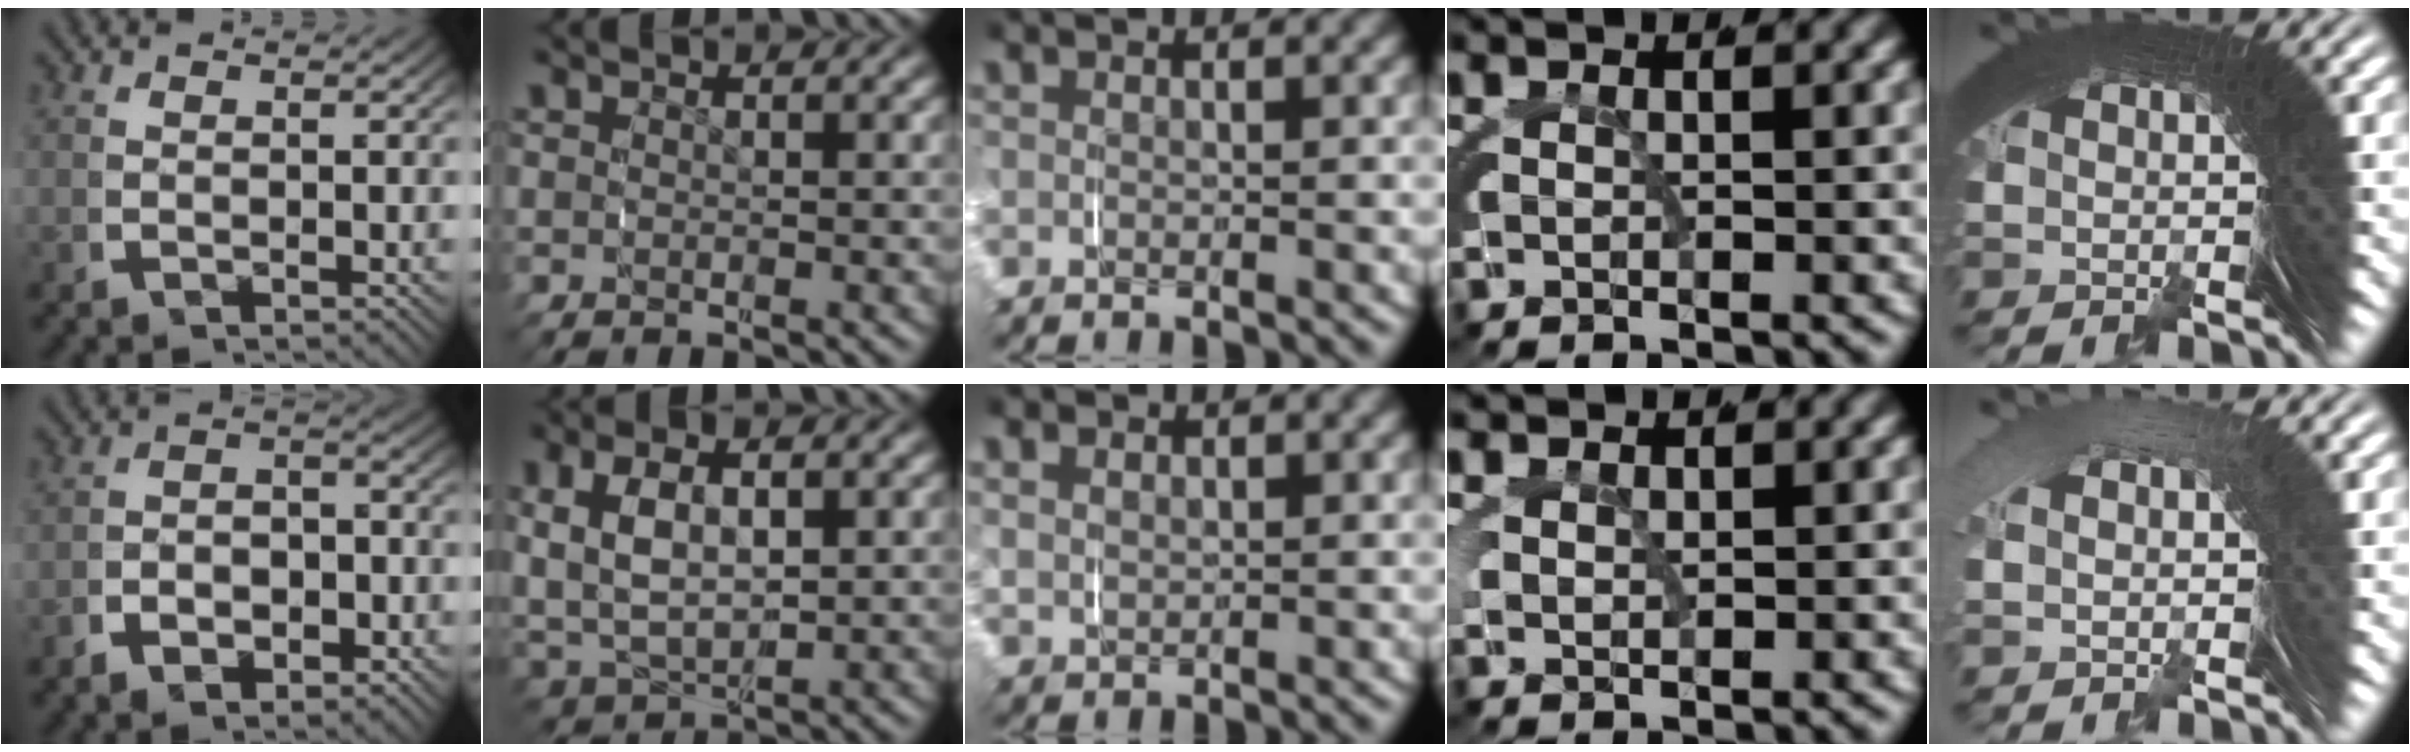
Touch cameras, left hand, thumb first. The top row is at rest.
{"thumb": {"total": 3.4, "force": [-1.4, 2.2, 2.2], "torque": [-0.019, -0.002, -0.031]}, "index": {"total": 7.5, "force": [0.7, 5.7, 4.9], "torque": [-0.124, -0.015, 0.024]}, "middle": {"total": 1.8, "force": [1.0, 1.3, 0.7], "torque": [-0.021, -0.003, 0.024]}, "ring": {"total": 1.7, "force": [1.3, 0.7, 0.7], "torque": [-0.016, 0.001, 0.028]}, "little": {"total": 1.0, "force": [0.7, -0.2, 0.8], "torque": [-0.011, 0.015, 0.015]}}